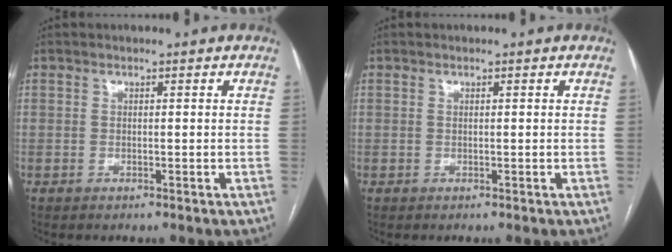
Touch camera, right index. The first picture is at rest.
{"total": 0.0}